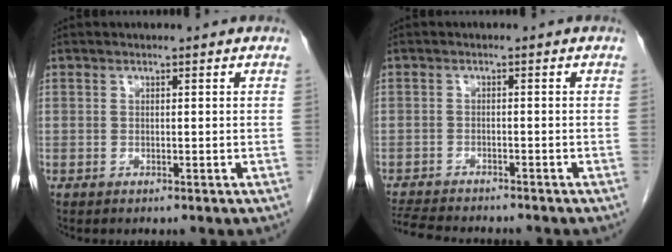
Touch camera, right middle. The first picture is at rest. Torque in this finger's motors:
{"motor_torque": [0.04, -0.04, 0.01, 0.03]}